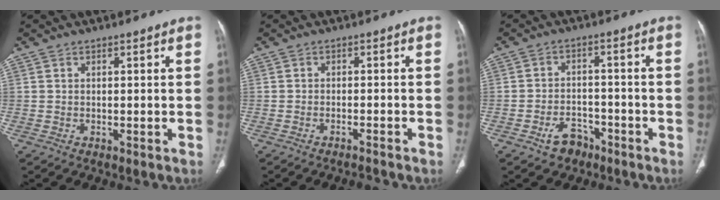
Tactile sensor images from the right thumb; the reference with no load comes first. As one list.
[{"total": 6.5, "force": [-6.2, 1.1, 1.4], "torque": [-0.020, 0.040, -0.086]}, {"total": 5.3, "force": [-3.5, 3.5, 1.9], "torque": [-0.017, 0.030, -0.052]}]